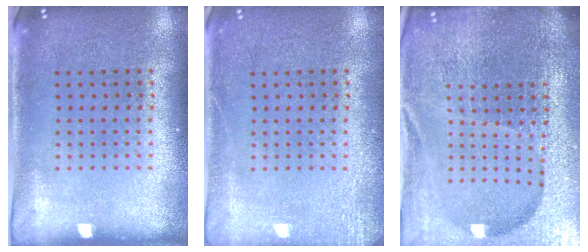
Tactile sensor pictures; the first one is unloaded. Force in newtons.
{"total": 2.1, "press": 2.1, "slide": 0.3}
{"total": 6.8, "press": 5.9, "slide": 3.4}